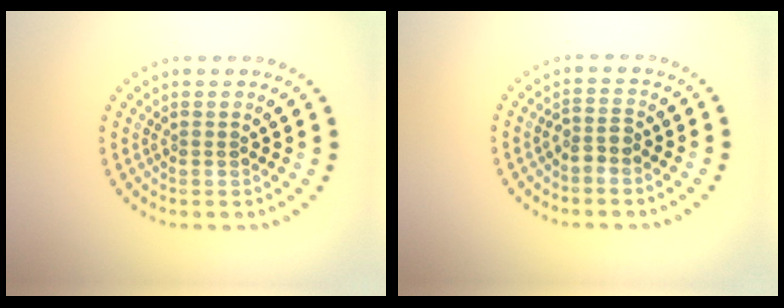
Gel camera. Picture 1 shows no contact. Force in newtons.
{"total": 1.4, "press": 1.2, "slide": 0.8}